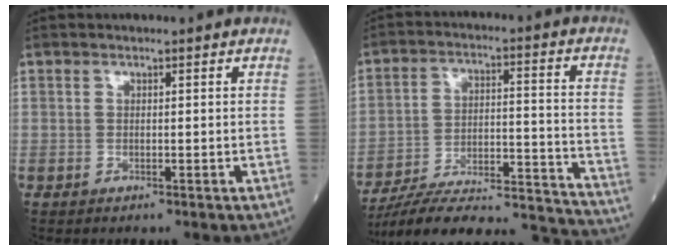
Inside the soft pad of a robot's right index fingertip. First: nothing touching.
{"total": 24.5, "force": [-23.2, 2.0, 7.9], "torque": [-0.085, 0.012, -0.334]}